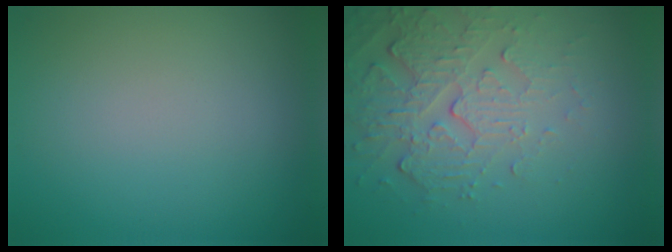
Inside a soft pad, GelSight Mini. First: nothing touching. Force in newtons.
{"total": 5.5, "press": 3.7, "slide": 4.1}